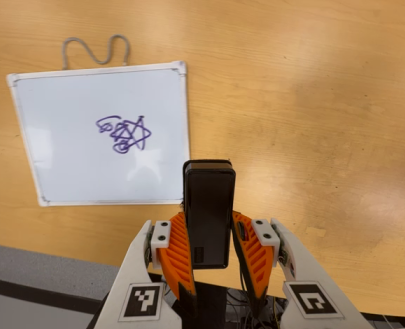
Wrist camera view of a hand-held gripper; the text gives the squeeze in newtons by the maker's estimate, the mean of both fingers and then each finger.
{"total": 4.8, "left": 3.5, "right": 6.2}